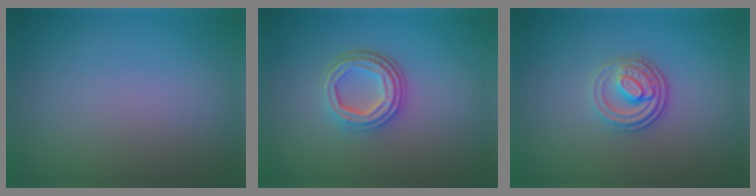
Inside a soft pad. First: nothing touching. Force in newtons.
{"total": 4.4, "press": 3.2, "slide": 3.0}
{"total": 3.3, "press": 2.7, "slide": 2.0}